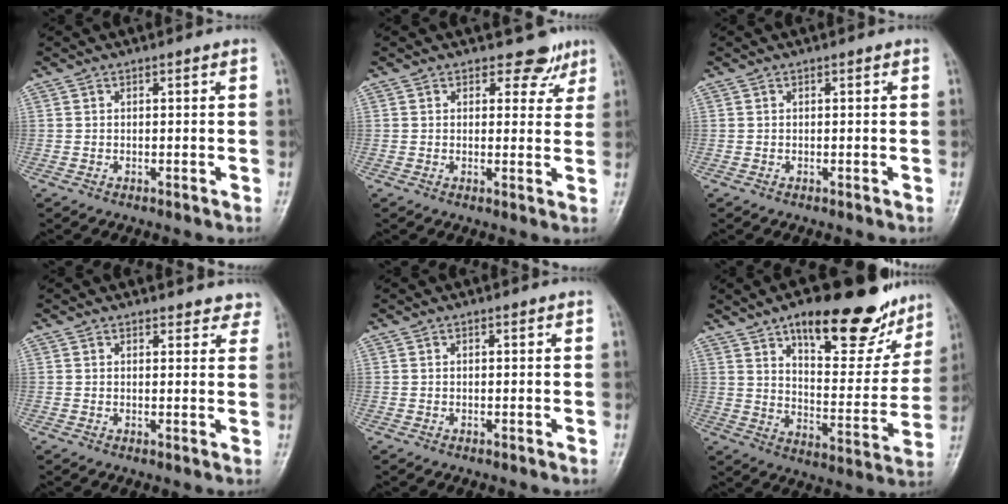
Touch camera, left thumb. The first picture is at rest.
{"total": 4.1, "force": [3.0, 2.6, 0.8], "torque": [0.018, -0.018, 0.031]}
{"total": 0.0}
{"total": 4.6, "force": [4.2, 1.8, 0.2], "torque": [0.038, -0.020, 0.029]}
{"total": 0.0}
{"total": 23.3, "force": [15.0, 9.4, 15.1], "torque": [-0.154, -0.059, 0.219]}